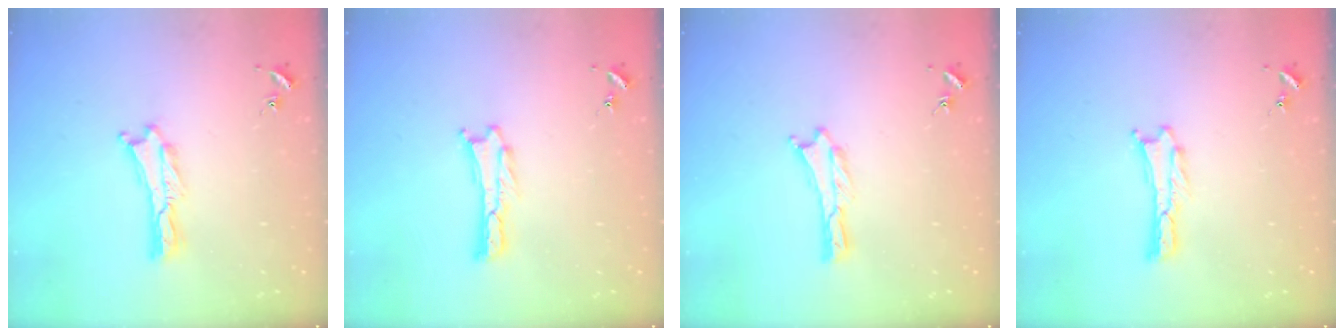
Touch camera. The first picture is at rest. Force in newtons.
{"total": 0.0}
{"total": 0.0}
{"total": 0.0}